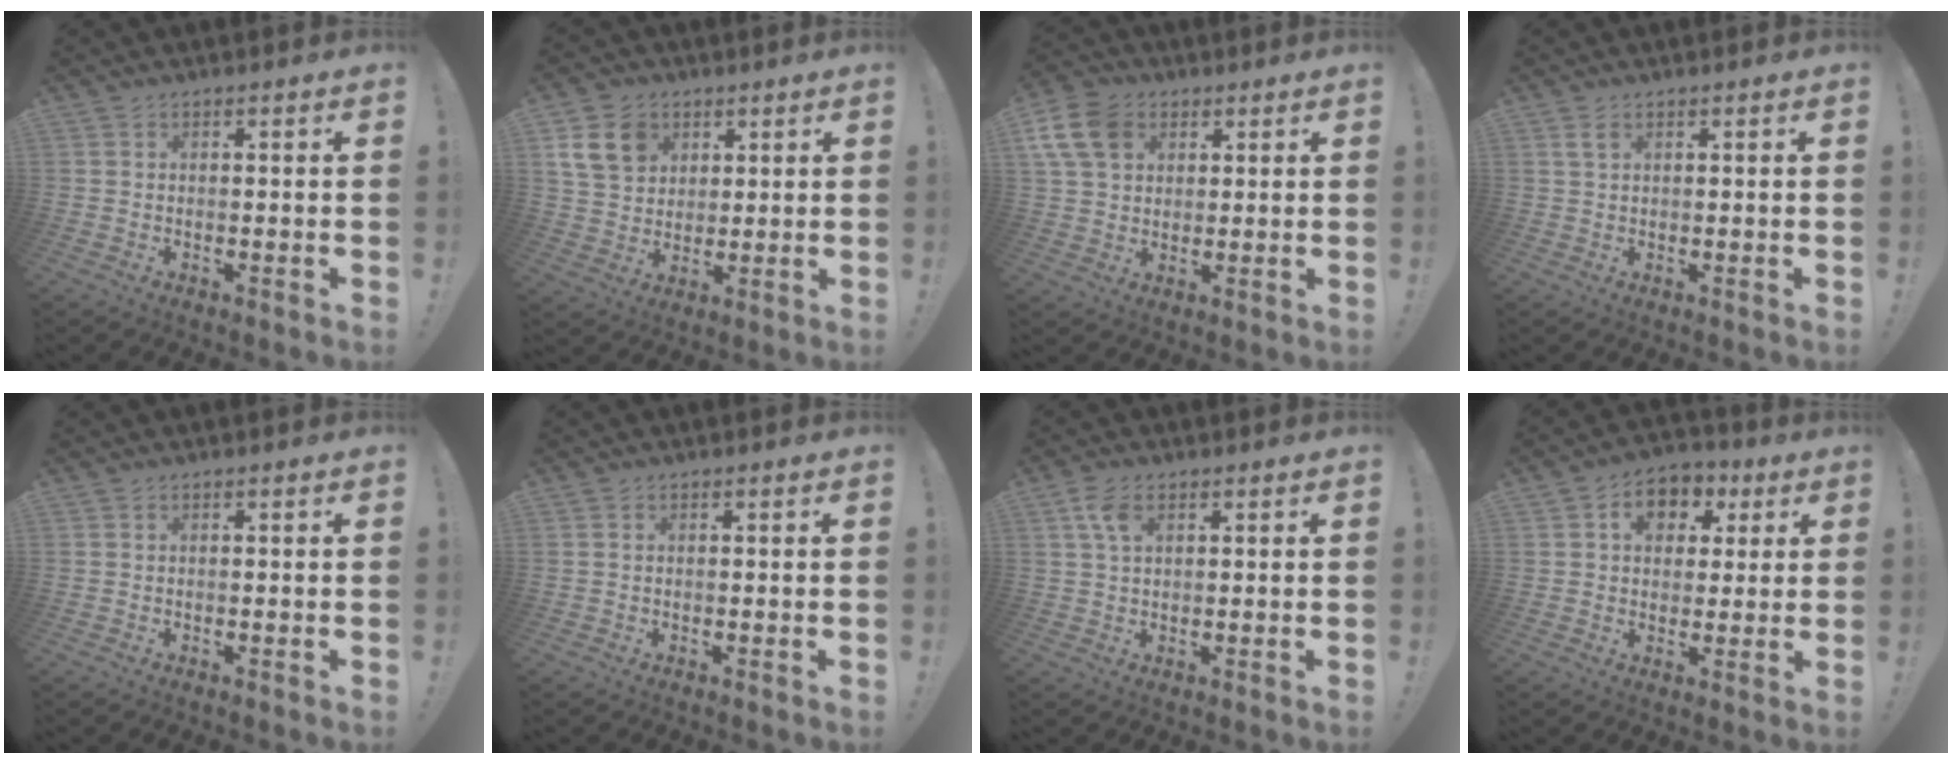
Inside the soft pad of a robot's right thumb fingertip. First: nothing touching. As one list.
[{"total": 11.9, "force": [5.3, 9.2, 5.5], "torque": [-0.096, -0.018, 0.107]}, {"total": 11.8, "force": [4.7, 8.7, 6.5], "torque": [-0.119, -0.017, 0.096]}, {"total": 2.4, "force": [1.2, 1.1, 1.8], "torque": [-0.031, 0.000, 0.022]}, {"total": 0.0}, {"total": 0.0}, {"total": 5.4, "force": [2.3, 2.9, 3.9], "torque": [-0.078, -0.002, 0.042]}, {"total": 8.8, "force": [2.6, 7.2, 4.3], "torque": [-0.046, -0.007, 0.047]}]